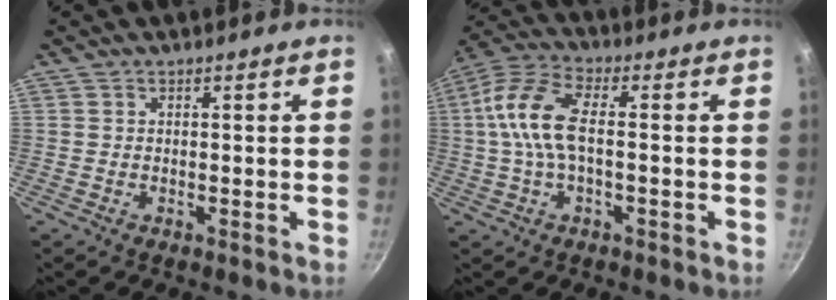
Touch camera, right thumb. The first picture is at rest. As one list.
[{"total": 11.4, "force": [0.0, 5.4, 10.0], "torque": [-0.213, 0.028, -0.015]}]